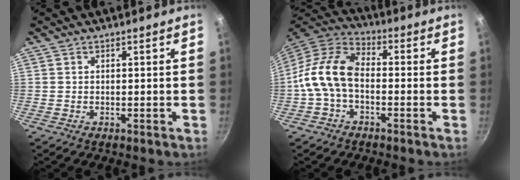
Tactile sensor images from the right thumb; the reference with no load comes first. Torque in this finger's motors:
{"motor_torque": [0.55, 1.22, 0.56, -0.62, 0.42]}